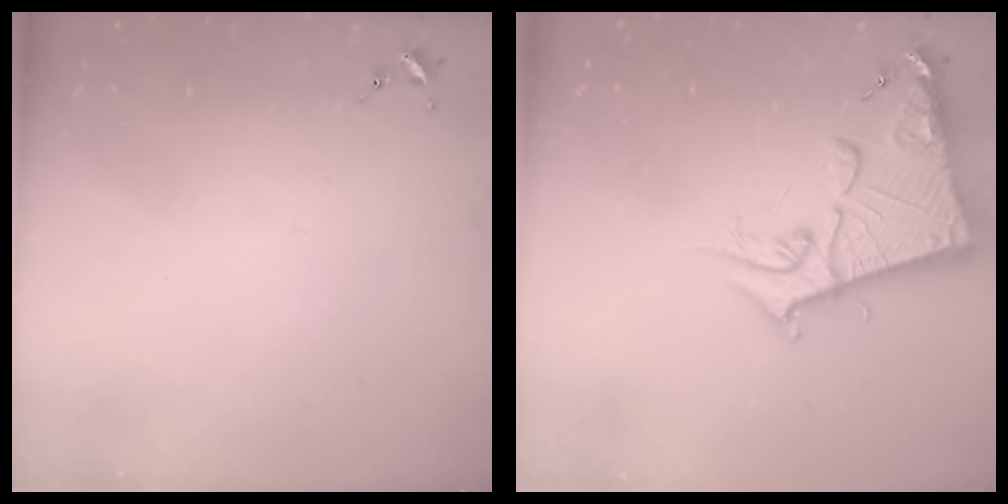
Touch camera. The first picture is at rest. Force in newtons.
{"total": 14.8, "press": 14.8, "slide": 1.5}